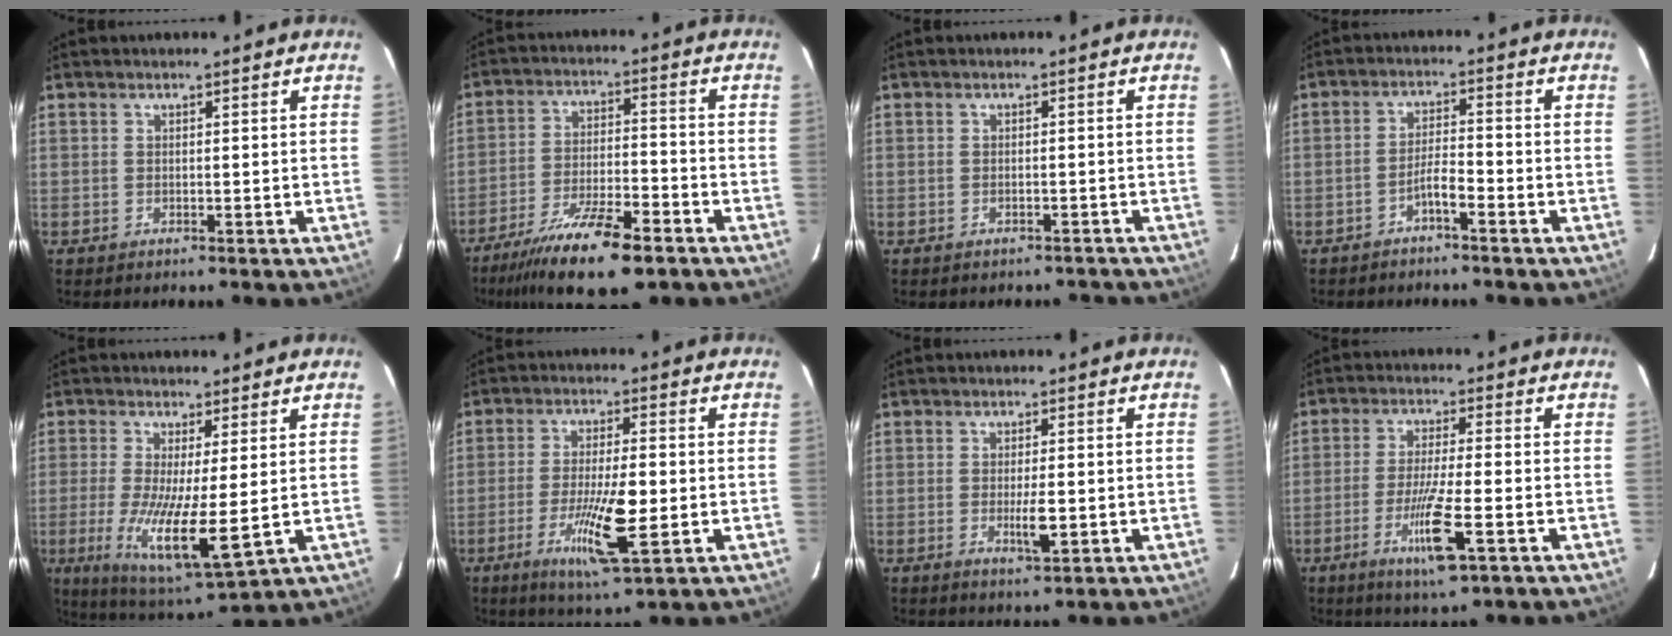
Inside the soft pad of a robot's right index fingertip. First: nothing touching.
{"total": 12.9, "force": [-9.0, 2.2, 9.0], "torque": [-0.160, -0.024, -0.155]}
{"total": 3.0, "force": [-2.8, 1.0, 0.3], "torque": [-0.001, 0.001, -0.032]}
{"total": 3.5, "force": [-2.3, 0.2, 2.6], "torque": [-0.044, 0.007, -0.045]}
{"total": 12.3, "force": [-2.0, 1.9, 12.0], "torque": [-0.221, -0.041, -0.028]}
{"total": 10.4, "force": [-2.8, 1.0, 9.9], "torque": [-0.177, -0.018, -0.047]}
{"total": 3.5, "force": [-0.7, 0.5, 3.4], "torque": [-0.056, -0.004, -0.011]}
{"total": 9.2, "force": [-3.8, 0.2, 8.4], "torque": [-0.152, -0.022, -0.068]}